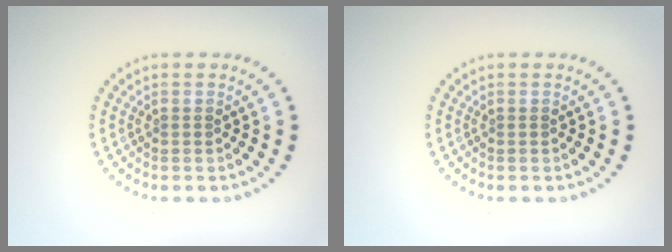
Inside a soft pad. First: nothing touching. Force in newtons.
{"total": 0.0}